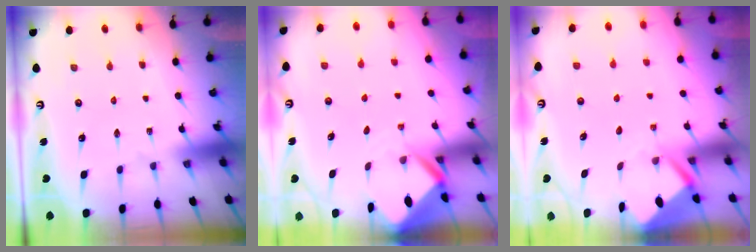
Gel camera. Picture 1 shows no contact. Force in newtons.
{"total": 3.1, "press": 3.1, "slide": 0.2}
{"total": 3.7, "press": 3.7, "slide": 0.3}